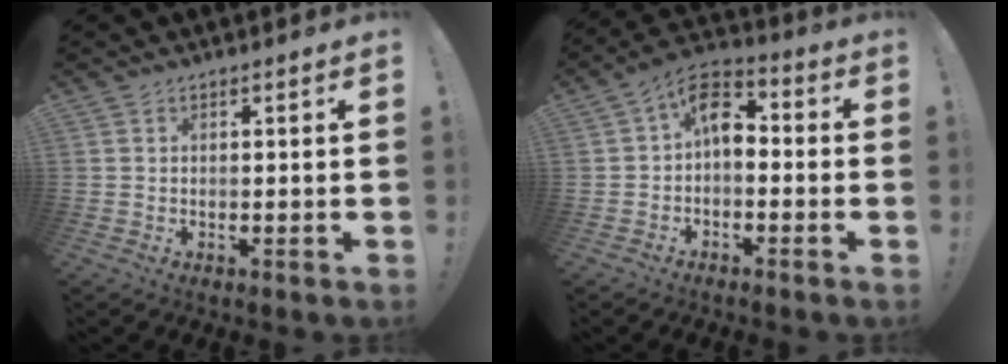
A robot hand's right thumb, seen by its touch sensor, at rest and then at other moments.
{"total": 8.0, "force": [-0.2, 5.4, 5.9], "torque": [-0.115, 0.022, 0.003]}